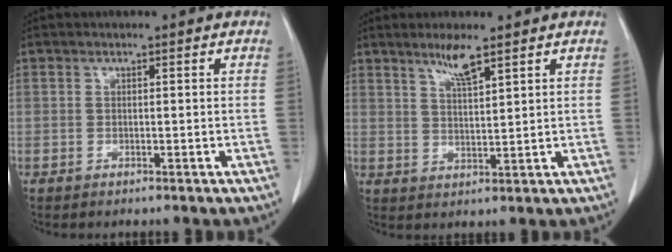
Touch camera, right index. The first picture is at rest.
{"total": 4.4, "force": [3.2, 0.1, 3.0], "torque": [-0.057, -0.004, 0.061]}